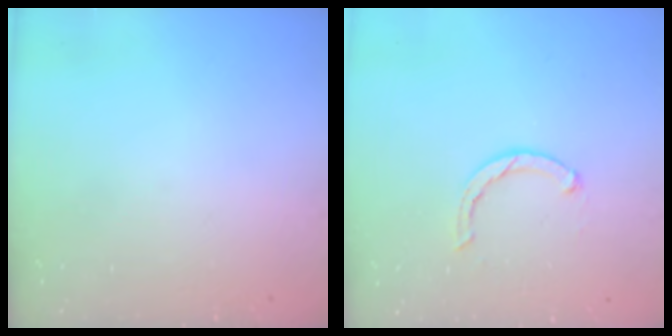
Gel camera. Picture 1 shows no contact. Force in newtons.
{"total": 2.5, "press": 2.5, "slide": 0.4}